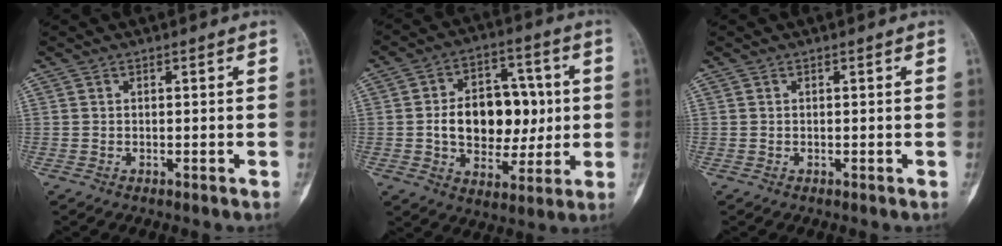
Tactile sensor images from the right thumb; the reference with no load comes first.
{"total": 16.5, "force": [0.4, 11.4, 11.8], "torque": [-0.134, 0.021, 0.013]}
{"total": 0.0}